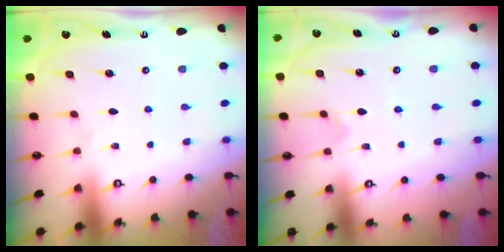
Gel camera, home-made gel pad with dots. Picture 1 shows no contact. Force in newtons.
{"total": 1.3, "press": 1.3, "slide": 0.1}